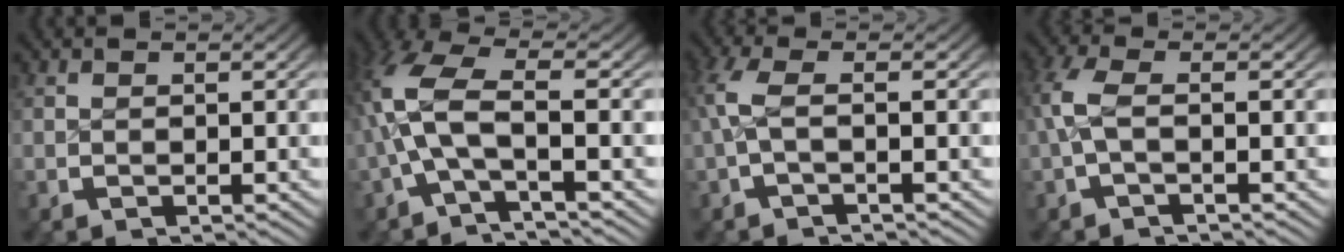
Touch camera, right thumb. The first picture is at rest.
{"total": 6.9, "force": [-0.5, 3.4, 5.9], "torque": [-0.150, -0.015, -0.005]}
{"total": 3.0, "force": [-0.1, 1.0, 2.8], "torque": [-0.079, 0.000, 0.001]}
{"total": 3.2, "force": [-0.1, 1.4, 2.9], "torque": [-0.084, -0.004, 0.002]}